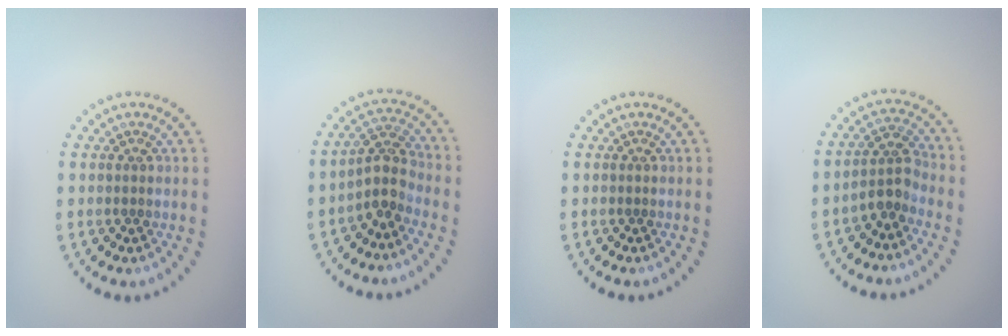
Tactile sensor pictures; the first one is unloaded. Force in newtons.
{"total": 2.8, "press": 2.1, "slide": 1.8}
{"total": 0.0}
{"total": 2.5, "press": 2.0, "slide": 1.5}